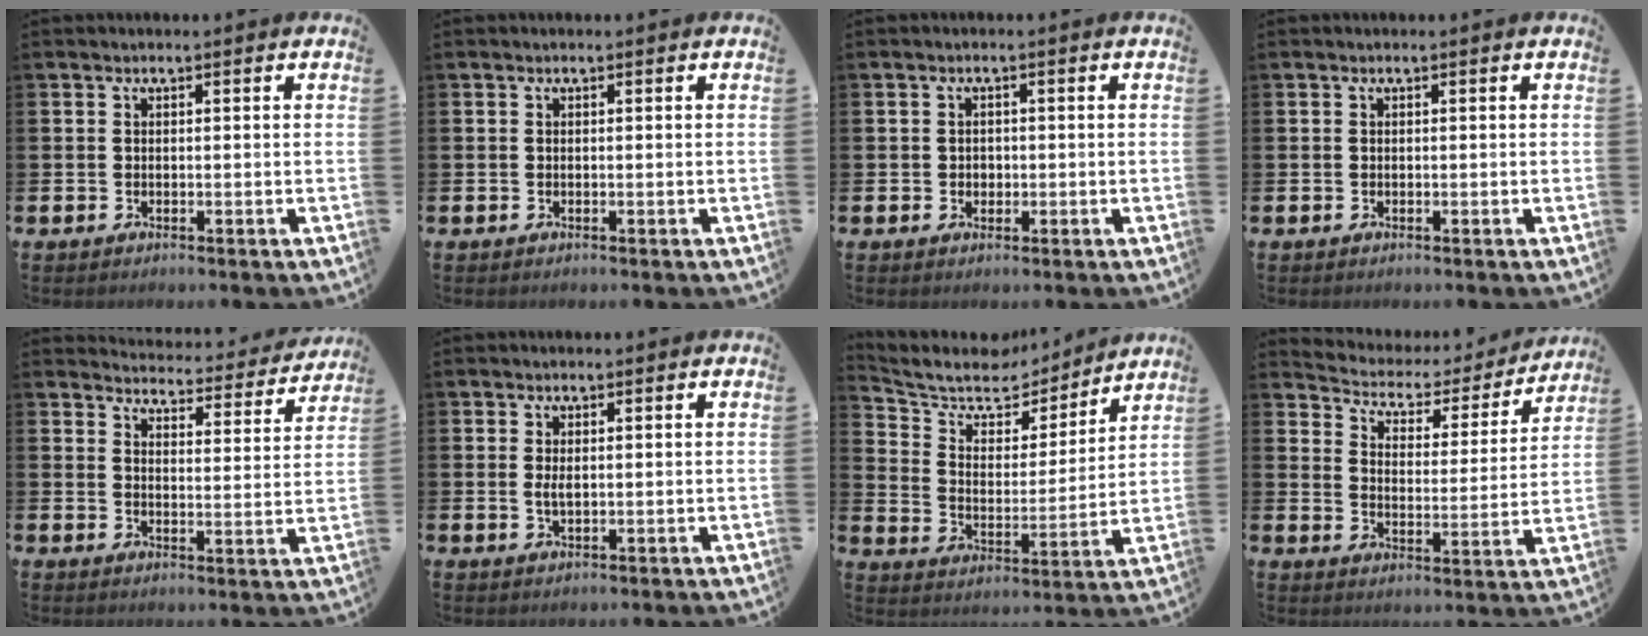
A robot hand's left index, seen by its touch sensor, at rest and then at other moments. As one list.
[{"total": 0.0}, {"total": 1.1, "force": [0.0, 1.1, 0.4], "torque": [0.002, 0.005, -0.004]}, {"total": 0.0}, {"total": 4.0, "force": [3.9, 0.4, 0.4], "torque": [-0.012, -0.040, 0.062]}, {"total": 1.5, "force": [0.1, 0.6, 1.4], "torque": [-0.024, 0.002, 0.000]}, {"total": 7.0, "force": [5.9, 3.3, 1.7], "torque": [-0.077, -0.043, 0.100]}, {"total": 4.4, "force": [3.9, 1.9, 0.8], "torque": [-0.044, -0.031, 0.058]}]